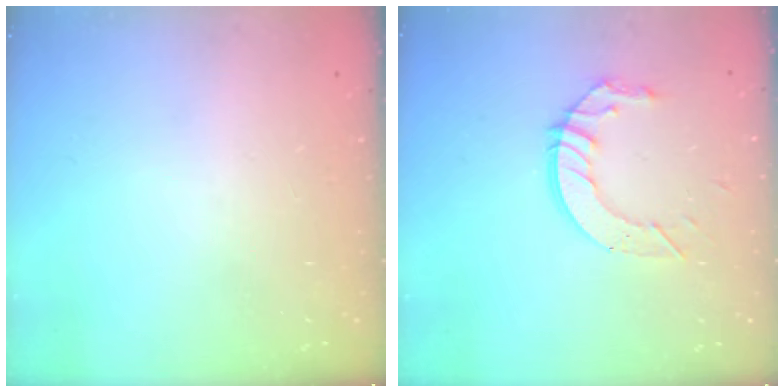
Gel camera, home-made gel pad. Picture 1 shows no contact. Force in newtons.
{"total": 8.9, "press": 8.9, "slide": 0.7}